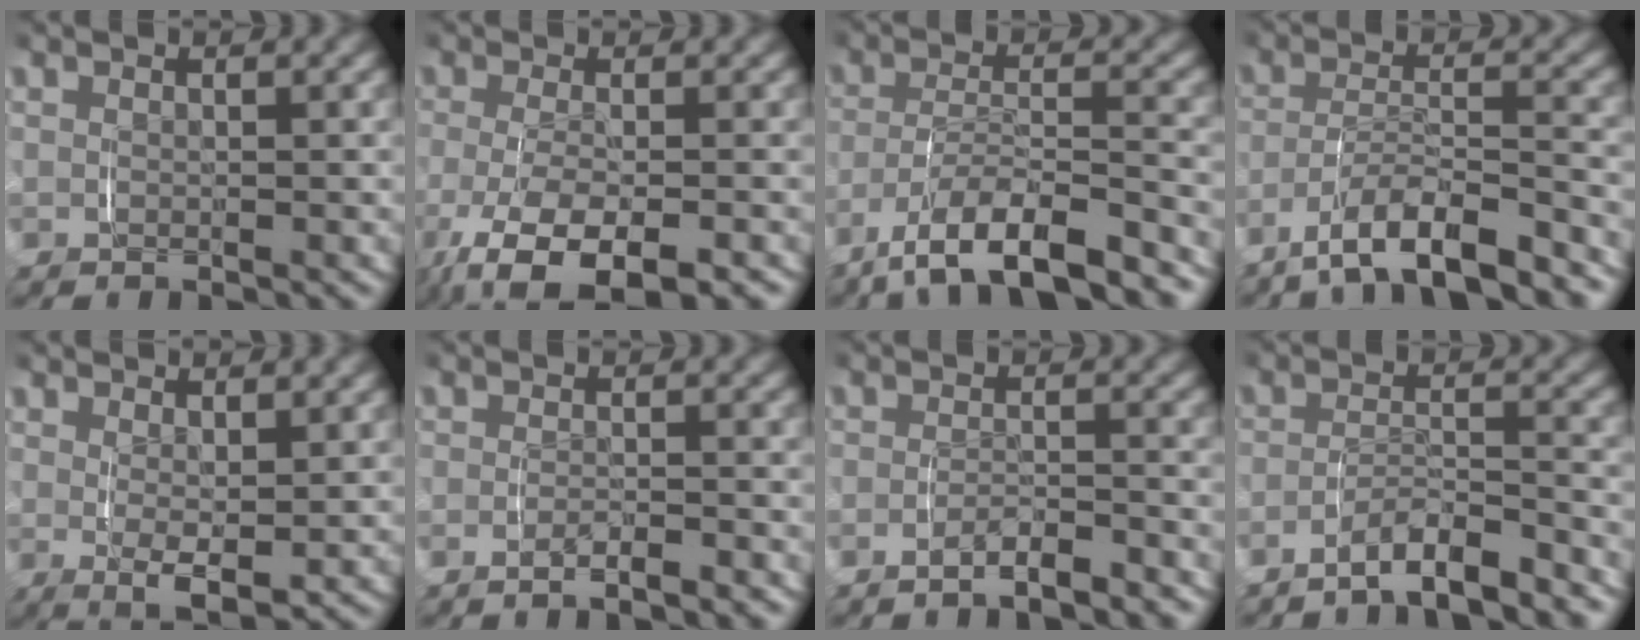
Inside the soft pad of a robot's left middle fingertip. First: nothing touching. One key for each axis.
{"total": 8.3, "fx": -4.6, "fy": 3.5, "fz": 6.0, "tx": -0.143, "ty": -0.043, "tz": -0.049}
{"total": 8.1, "fx": -6.4, "fy": 2.2, "fz": 4.4, "tx": -0.078, "ty": -0.008, "tz": -0.108}
{"total": 6.9, "fx": -5.9, "fy": 1.7, "fz": 3.1, "tx": -0.049, "ty": -0.001, "tz": -0.108}
{"total": 3.4, "fx": 0.2, "fy": 1.1, "fz": 3.3, "tx": -0.055, "ty": -0.020, "tz": 0.011}
{"total": 1.7, "fx": -1.6, "fy": -0.2, "fz": 0.5, "tx": -0.008, "ty": 0.001, "tz": -0.032}
{"total": 2.8, "fx": -2.7, "fy": 0.1, "fz": 0.6, "tx": -0.006, "ty": 0.001, "tz": -0.054}
{"total": 5.1, "fx": -4.9, "fy": 0.4, "fz": 1.3, "tx": -0.018, "ty": -0.004, "tz": -0.091}